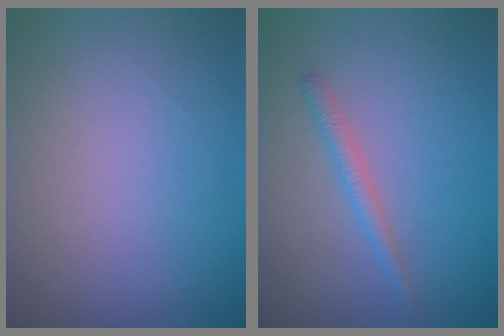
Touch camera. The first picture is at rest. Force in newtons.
{"total": 1.5, "press": 1.5, "slide": 0.0}